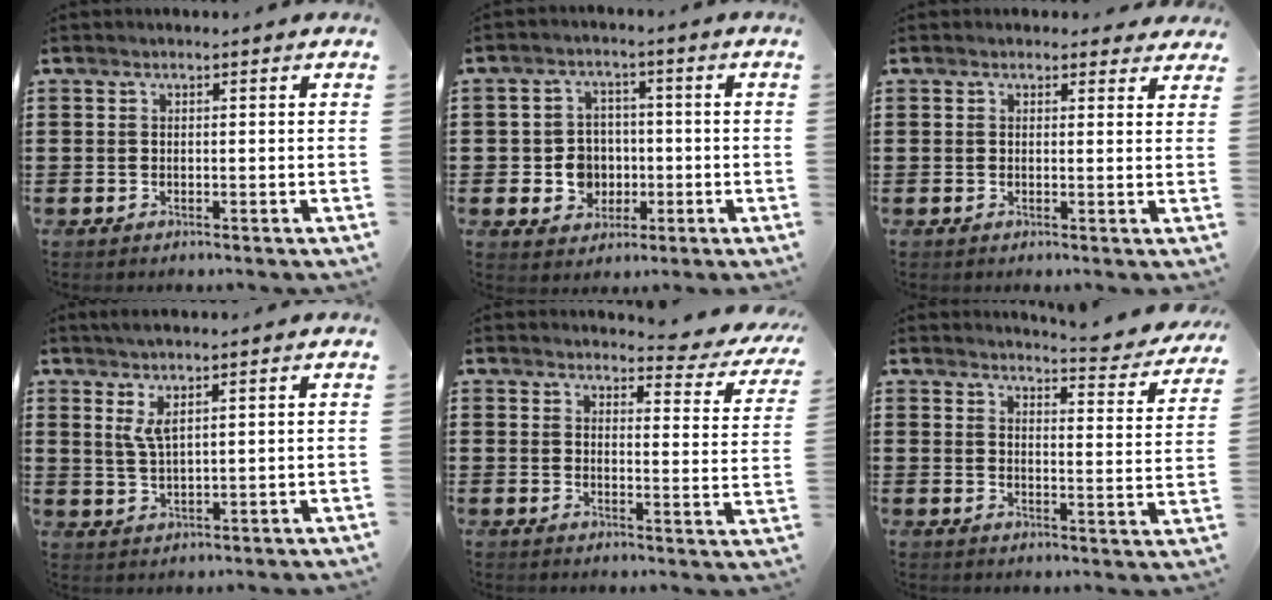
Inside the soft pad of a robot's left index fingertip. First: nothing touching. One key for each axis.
{"total": 5.8, "fx": -0.9, "fy": 5.3, "fz": 2.3, "tx": -0.051, "ty": 0.013, "tz": -0.015}
{"total": 1.5, "fx": 1.3, "fy": 0.7, "fz": 0.3, "tx": -0.002, "ty": 0.003, "tz": 0.023}
{"total": 4.2, "fx": 2.1, "fy": 0.9, "fz": 3.6, "tx": -0.074, "ty": 0.003, "tz": 0.036}
{"total": 4.2, "fx": 3.9, "fy": 0.5, "fz": 1.4, "tx": -0.028, "ty": -0.025, "tz": 0.064}
{"total": 4.9, "fx": 4.6, "fy": -0.1, "fz": 1.6, "tx": -0.026, "ty": -0.036, "tz": 0.073}